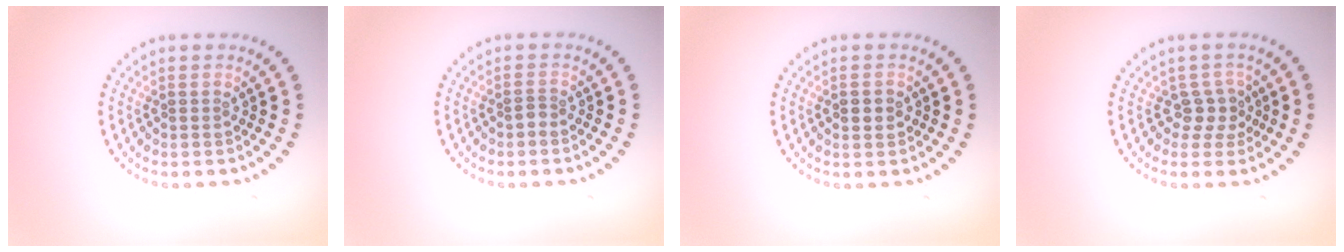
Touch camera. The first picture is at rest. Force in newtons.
{"total": 0.9, "press": 0.5, "slide": 0.7}
{"total": 1.4, "press": 1.4, "slide": 0.0}
{"total": 1.9, "press": 1.5, "slide": 1.2}